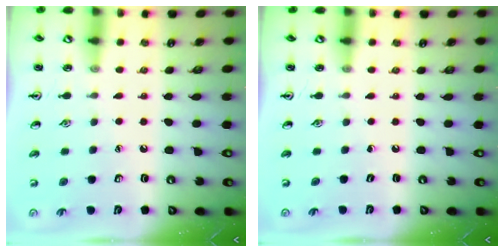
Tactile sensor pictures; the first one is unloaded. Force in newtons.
{"total": 0.0}